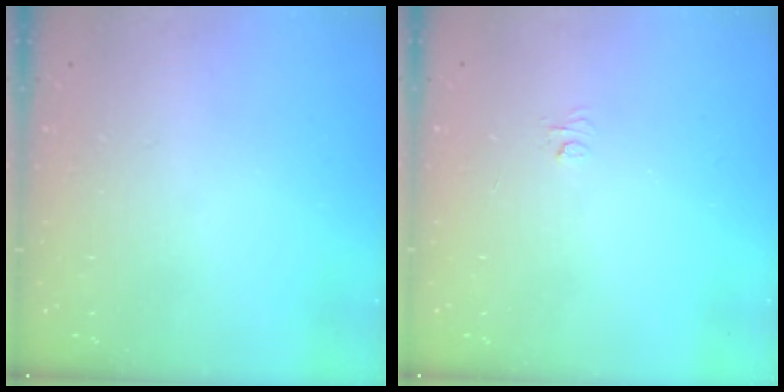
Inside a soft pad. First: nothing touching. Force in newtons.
{"total": 3.1, "press": 3.0, "slide": 0.3}